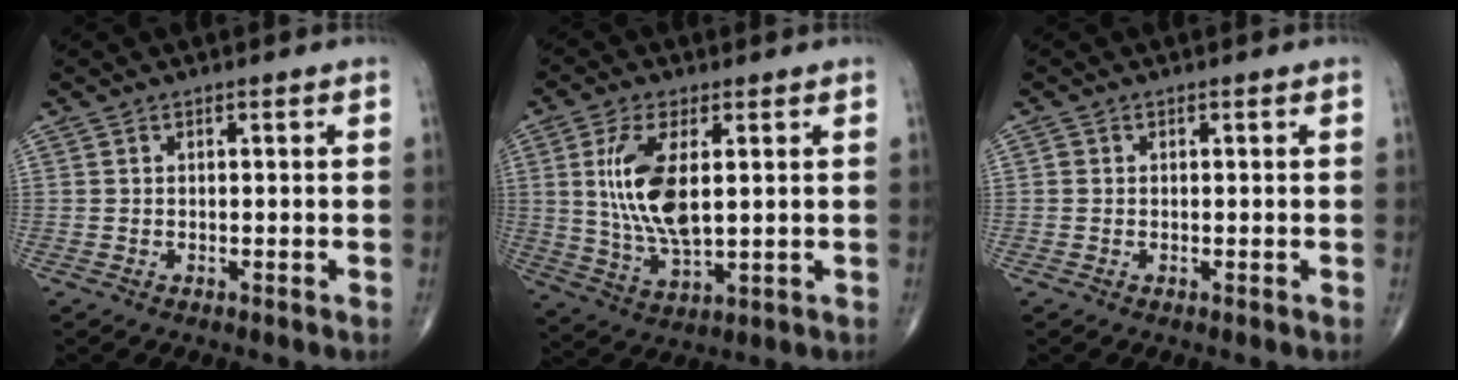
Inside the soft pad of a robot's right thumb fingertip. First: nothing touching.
{"total": 12.4, "force": [2.3, 5.4, 10.9], "torque": [-0.223, -0.017, 0.053]}
{"total": 0.5, "force": [0.0, 0.5, 0.1], "torque": [-0.002, 0.002, -0.003]}